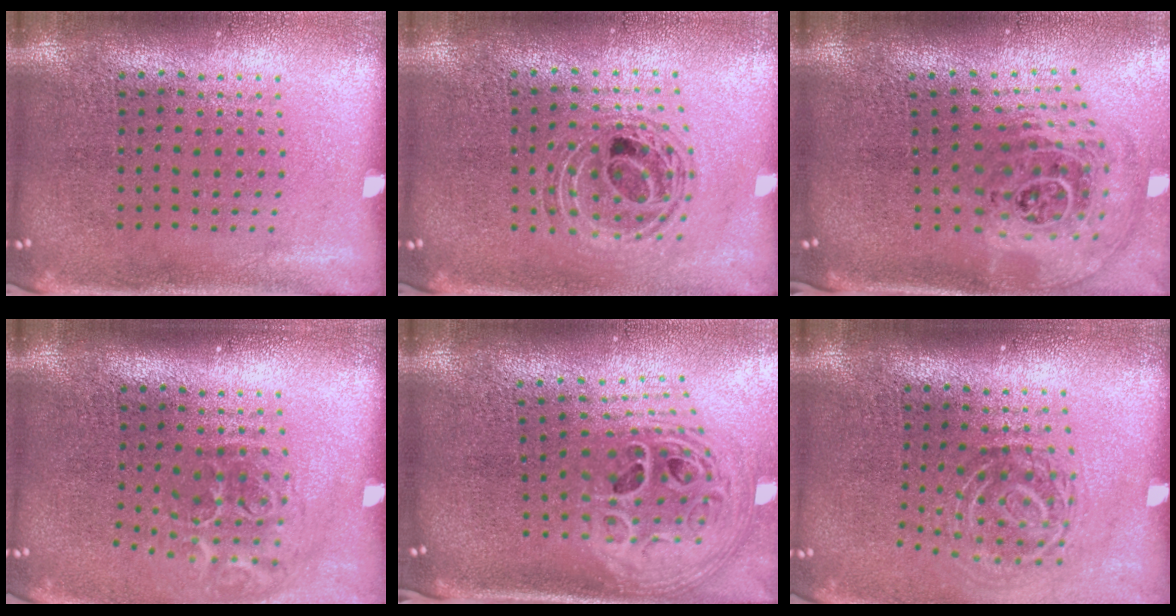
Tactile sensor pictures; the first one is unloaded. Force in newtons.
{"total": 0.9, "press": 0.9, "slide": 0.2}
{"total": 2.8, "press": 1.9, "slide": 2.1}
{"total": 2.0, "press": 1.3, "slide": 1.5}
{"total": 3.0, "press": 2.1, "slide": 2.1}
{"total": 2.0, "press": 1.3, "slide": 1.5}